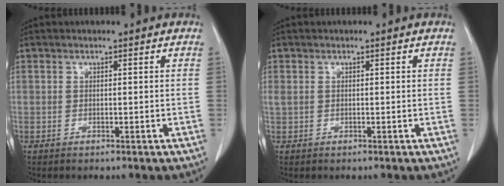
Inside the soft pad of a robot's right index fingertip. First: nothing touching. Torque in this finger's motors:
{"motor_torque": [0.52, 0.19, 0.38, 0.10]}